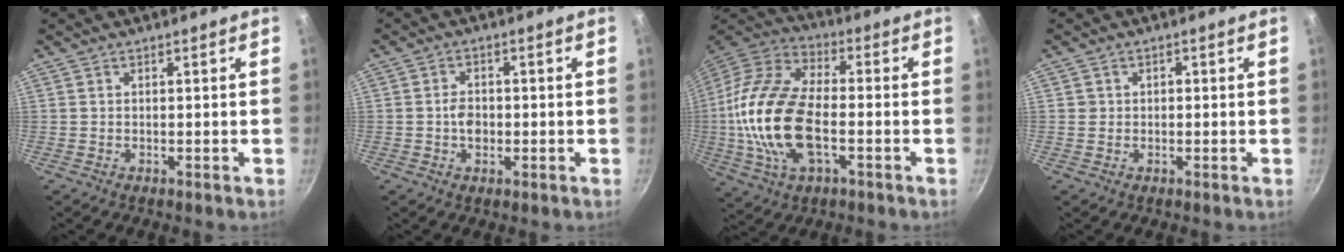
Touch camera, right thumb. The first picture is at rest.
{"total": 3.6, "force": [-0.6, 2.5, 2.5], "torque": [-0.032, 0.007, -0.012]}
{"total": 21.2, "force": [-3.1, 11.1, 17.8], "torque": [-0.356, 0.029, -0.071]}
{"total": 1.6, "force": [-0.1, 1.5, 0.5], "torque": [0.003, 0.011, 0.000]}